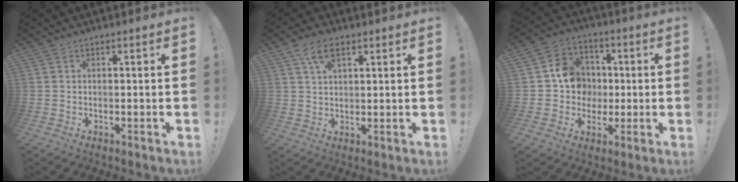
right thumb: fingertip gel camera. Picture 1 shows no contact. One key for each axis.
{"total": 7.2, "fx": 3.7, "fy": 3.7, "fz": 4.9, "tx": -0.085, "ty": -0.004, "tz": 0.070}
{"total": 11.5, "fx": 0.3, "fy": 10.7, "fz": 4.1, "tx": -0.051, "ty": 0.014, "tz": 0.019}